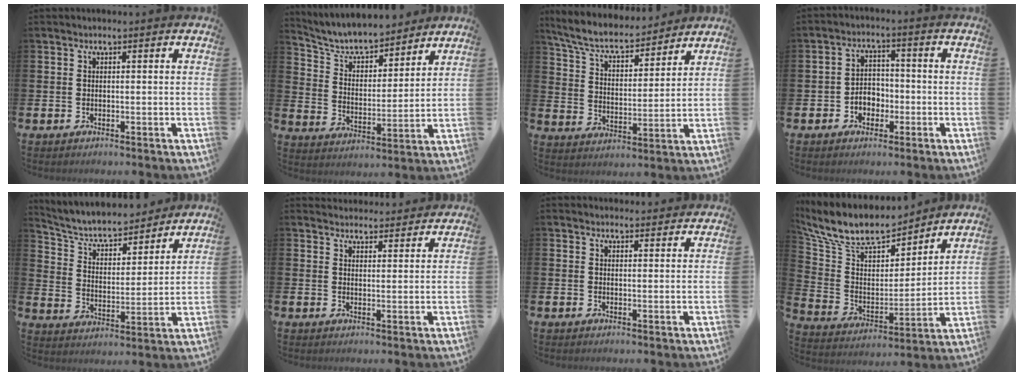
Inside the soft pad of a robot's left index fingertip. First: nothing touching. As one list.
[{"total": 6.8, "force": [6.3, 1.8, 1.7], "torque": [-0.056, -0.052, 0.104]}, {"total": 7.4, "force": [6.7, 2.0, 2.5], "torque": [-0.079, -0.047, 0.114]}, {"total": 3.4, "force": [-1.6, 2.7, 1.5], "torque": [-0.018, 0.003, -0.039]}, {"total": 6.6, "force": [5.9, 2.2, 1.9], "torque": [-0.060, -0.050, 0.095]}, {"total": 3.3, "force": [3.2, 0.8, -0.2], "torque": [0.005, -0.018, 0.058]}, {"total": 1.9, "force": [1.8, 0.4, -0.1], "torque": [0.014, -0.011, 0.031]}, {"total": 11.4, "force": [10.2, 3.7, 3.5], "torque": [-0.110, -0.070, 0.175]}]